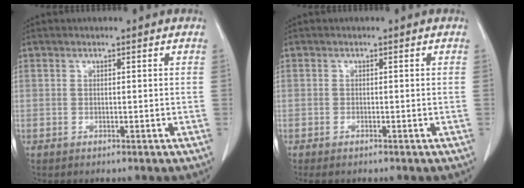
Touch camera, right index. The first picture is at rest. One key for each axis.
{"total": 0.9, "fx": -0.8, "fy": 0.1, "fz": 0.5, "tx": -0.013, "ty": -0.003, "tz": -0.010}